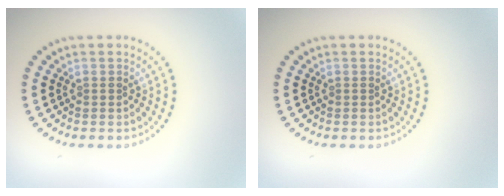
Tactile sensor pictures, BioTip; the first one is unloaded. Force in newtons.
{"total": 0.0}